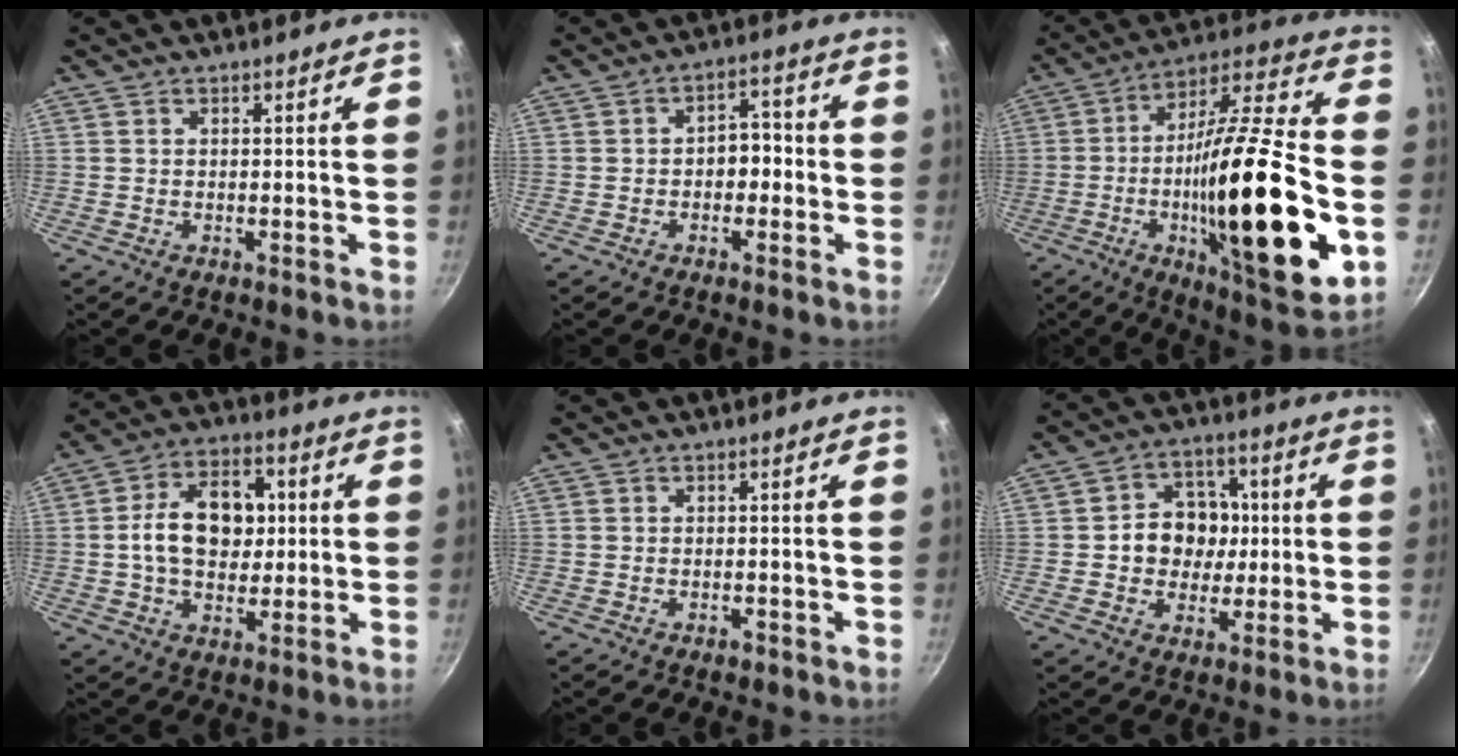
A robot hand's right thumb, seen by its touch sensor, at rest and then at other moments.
{"total": 4.9, "force": [-1.0, 3.4, 3.3], "torque": [-0.004, 0.023, -0.019]}
{"total": 31.8, "force": [-6.8, 8.3, 30.0], "torque": [-0.478, 0.020, -0.108]}
{"total": 14.7, "force": [1.3, 10.3, 10.5], "torque": [-0.134, 0.017, 0.010]}
{"total": 1.0, "force": [-0.6, 0.6, 0.6], "torque": [-0.009, 0.003, -0.007]}
{"total": 11.2, "force": [0.5, 9.5, 5.8], "torque": [-0.049, 0.008, 0.001]}